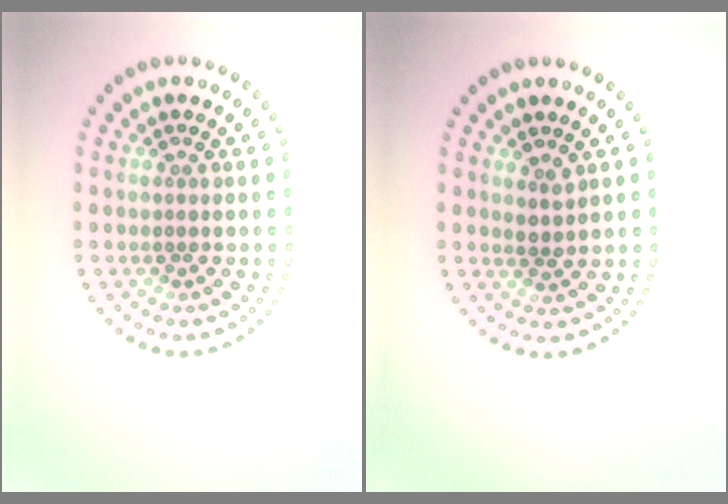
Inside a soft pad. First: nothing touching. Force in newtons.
{"total": 1.3, "press": 1.1, "slide": 0.7}